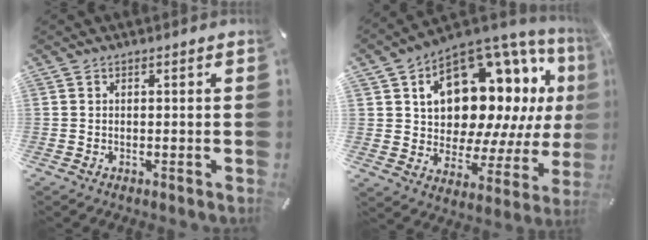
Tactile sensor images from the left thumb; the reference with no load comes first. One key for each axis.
{"total": 19.9, "fx": 7.8, "fy": 12.8, "fz": 13.1, "tx": -0.193, "ty": -0.063, "tz": 0.135}